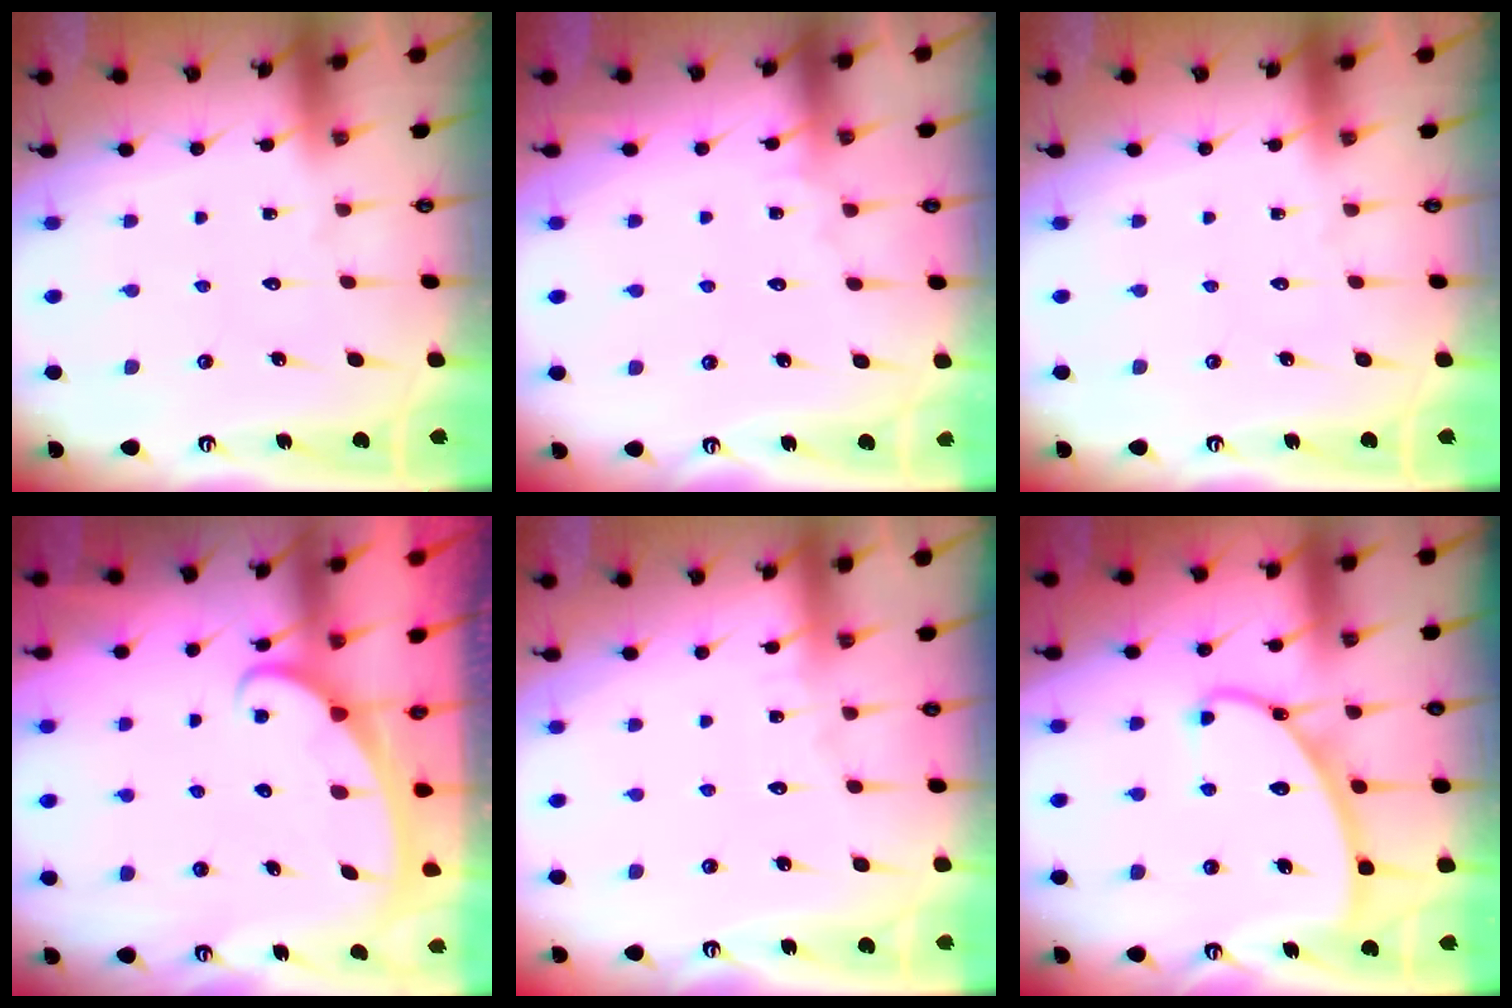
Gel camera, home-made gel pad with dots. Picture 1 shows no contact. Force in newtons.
{"total": 2.7, "press": 2.7, "slide": 0.3}
{"total": 0.0}
{"total": 2.4, "press": 2.4, "slide": 0.4}
{"total": 2.5, "press": 2.5, "slide": 0.2}
{"total": 9.7, "press": 9.7, "slide": 0.4}